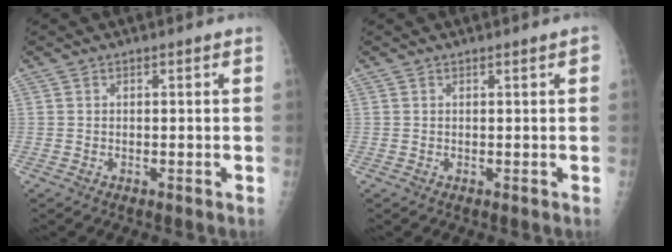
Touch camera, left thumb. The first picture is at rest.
{"total": 0.7, "force": [0.3, 0.2, 0.7], "torque": [-0.011, 0.002, 0.001]}